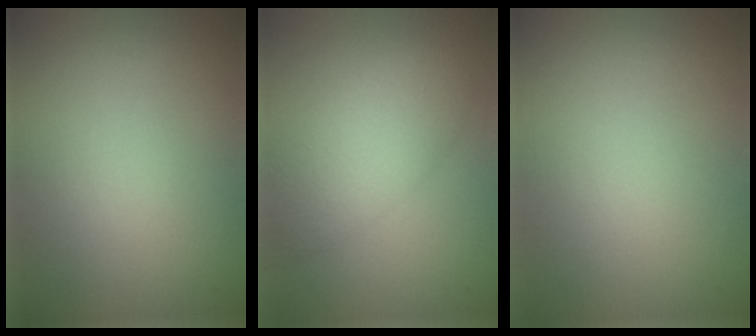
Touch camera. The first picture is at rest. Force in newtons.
{"total": 5.3, "press": 5.3, "slide": 0.2}
{"total": 0.0}